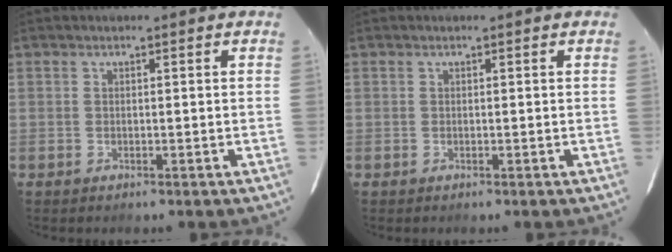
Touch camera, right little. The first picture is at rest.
{"total": 0.0}